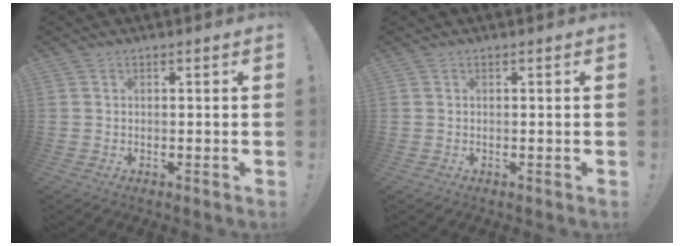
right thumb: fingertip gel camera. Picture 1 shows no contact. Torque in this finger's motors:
{"motor_torque": [0.05, 0.02, -0.14, 0.06, 0.07]}